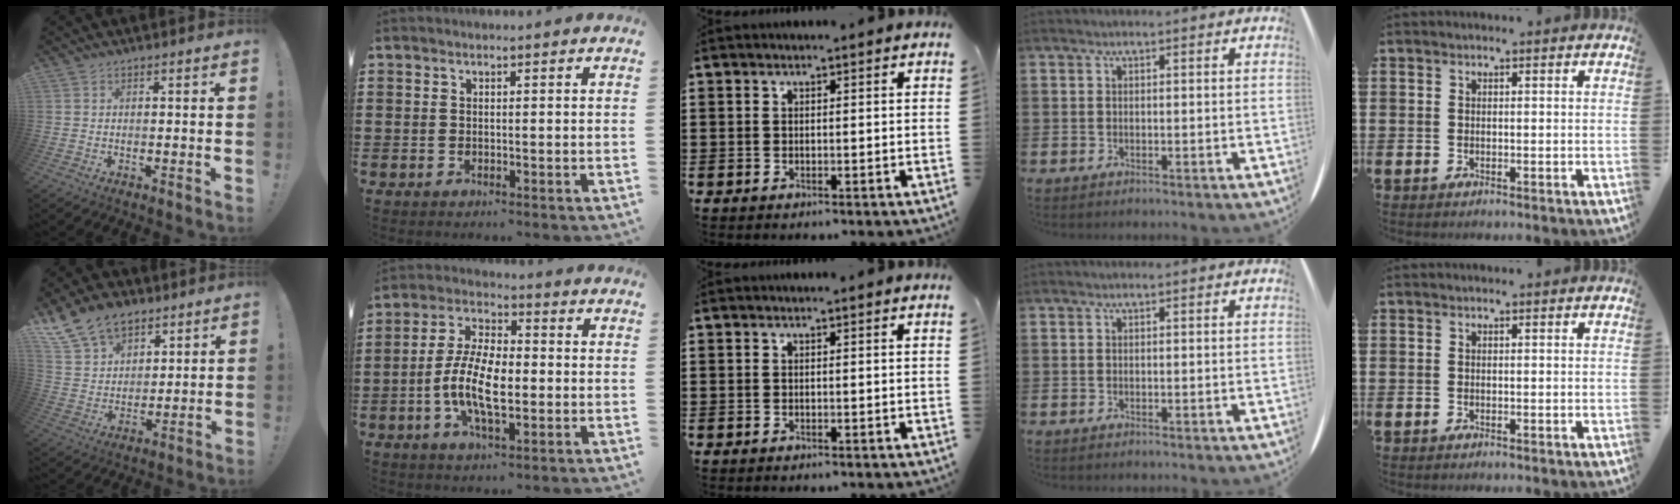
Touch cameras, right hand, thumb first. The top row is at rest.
{"thumb": {"total": 13.4, "force": [9.3, 8.3, 5.0], "torque": [-0.096, -0.055, 0.180]}, "index": {"total": 9.9, "force": [-2.1, 4.4, 8.6], "torque": [-0.195, -0.006, -0.045]}}